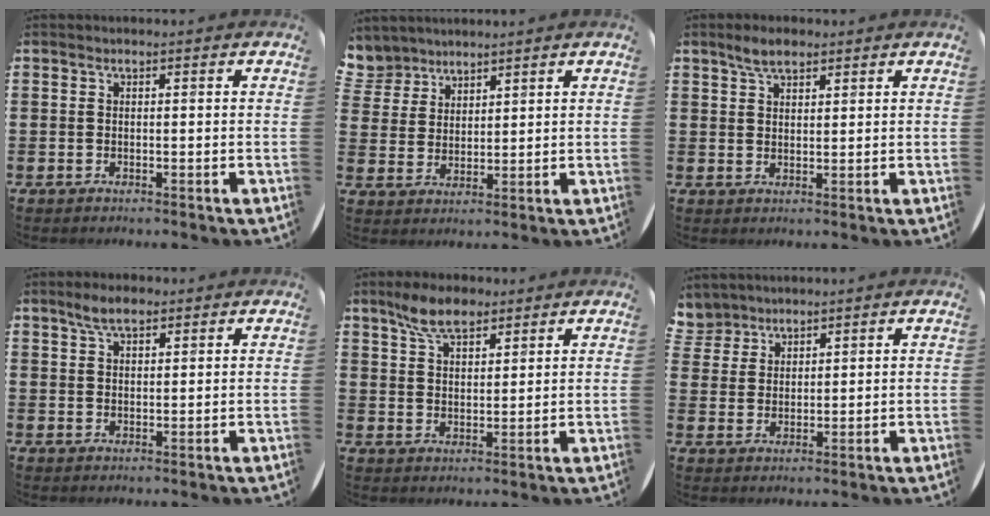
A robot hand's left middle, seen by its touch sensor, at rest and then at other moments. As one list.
[{"total": 4.5, "force": [4.1, 2.0, -0.4], "torque": [-0.007, -0.012, 0.079]}, {"total": 3.4, "force": [2.7, 1.4, 1.5], "torque": [-0.024, 0.005, 0.048]}, {"total": 3.5, "force": [2.7, 1.3, 1.8], "torque": [-0.032, 0.005, 0.048]}, {"total": 6.3, "force": [5.0, 2.6, 2.9], "torque": [-0.061, -0.003, 0.090]}, {"total": 4.1, "force": [3.7, 1.8, -0.4], "torque": [-0.006, -0.009, 0.072]}]